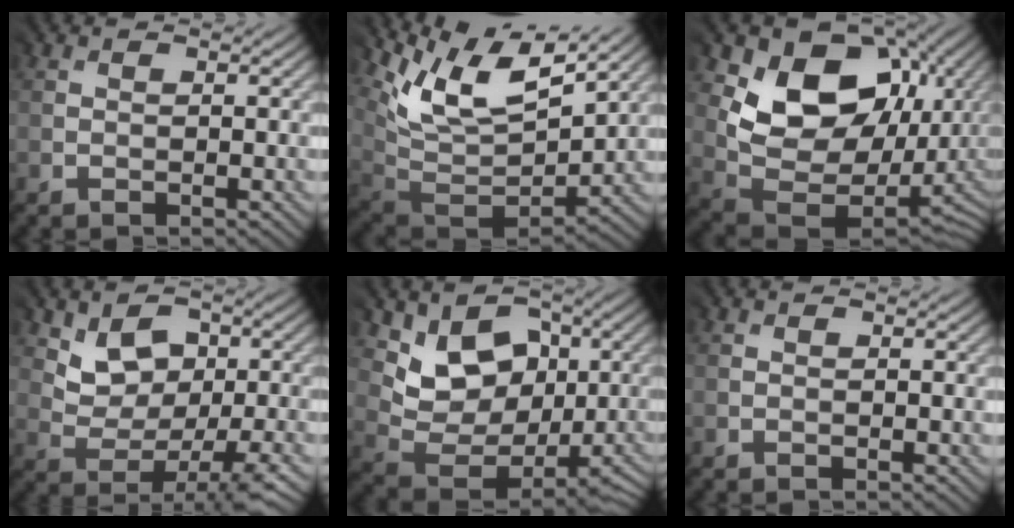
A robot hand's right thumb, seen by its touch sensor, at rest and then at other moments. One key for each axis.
{"total": 10.7, "fx": 8.0, "fy": 4.3, "fz": 5.7, "tx": -0.136, "ty": 0.013, "tz": 0.153}
{"total": 13.0, "fx": 5.3, "fy": 9.8, "fz": 6.7, "tx": -0.095, "ty": -0.009, "tz": 0.107}
{"total": 5.0, "fx": 1.6, "fy": 3.6, "fz": 3.2, "tx": -0.041, "ty": 0.004, "tz": 0.030}
{"total": 7.6, "fx": 3.3, "fy": 6.0, "fz": 3.4, "tx": -0.067, "ty": -0.017, "tz": 0.052}
{"total": 0.0}